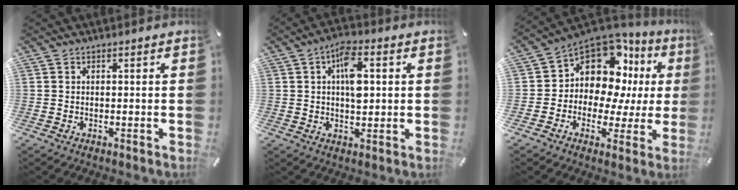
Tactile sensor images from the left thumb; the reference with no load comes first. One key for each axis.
{"total": 8.4, "fx": 1.8, "fy": 4.5, "fz": 6.9, "tx": -0.106, "ty": 0.002, "tz": 0.025}
{"total": 12.0, "fx": 5.0, "fy": 8.9, "fz": 6.3, "tx": -0.102, "ty": -0.060, "tz": 0.087}